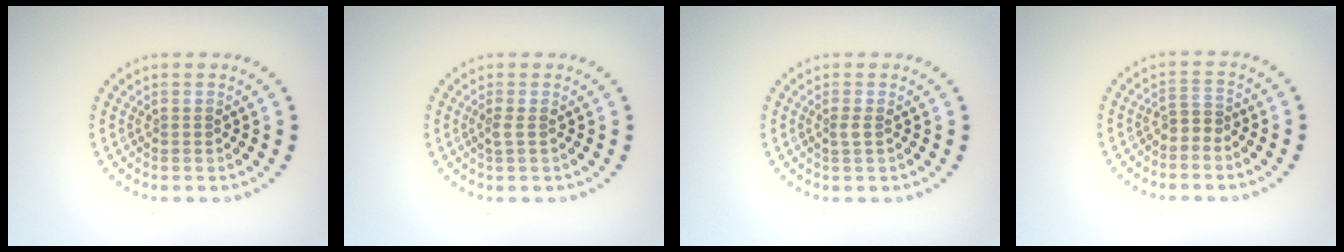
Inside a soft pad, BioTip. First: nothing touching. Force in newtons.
{"total": 0.9, "press": 0.7, "slide": 0.7}
{"total": 0.9, "press": 0.6, "slide": 0.6}
{"total": 1.3, "press": 1.0, "slide": 0.9}